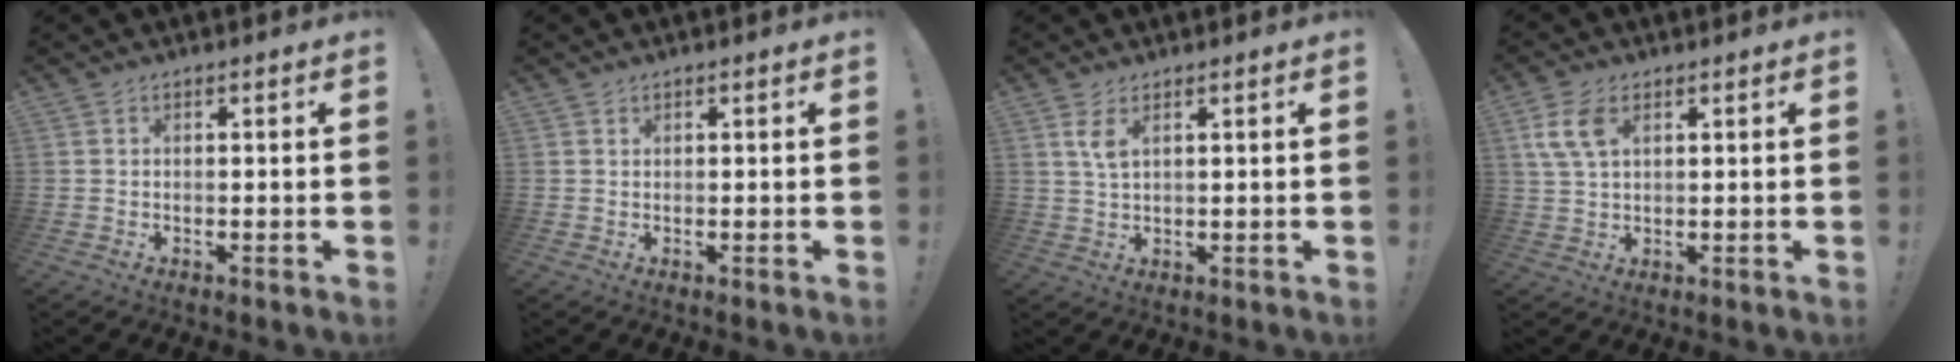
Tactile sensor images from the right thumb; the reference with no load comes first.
{"total": 0.5, "force": [0.5, 0.3, 0.1], "torque": [0.001, -0.001, 0.008]}
{"total": 4.0, "force": [1.9, 1.4, 3.2], "torque": [-0.054, -0.009, 0.031]}
{"total": 7.6, "force": [3.0, 4.3, 5.5], "torque": [-0.117, 0.001, 0.058]}